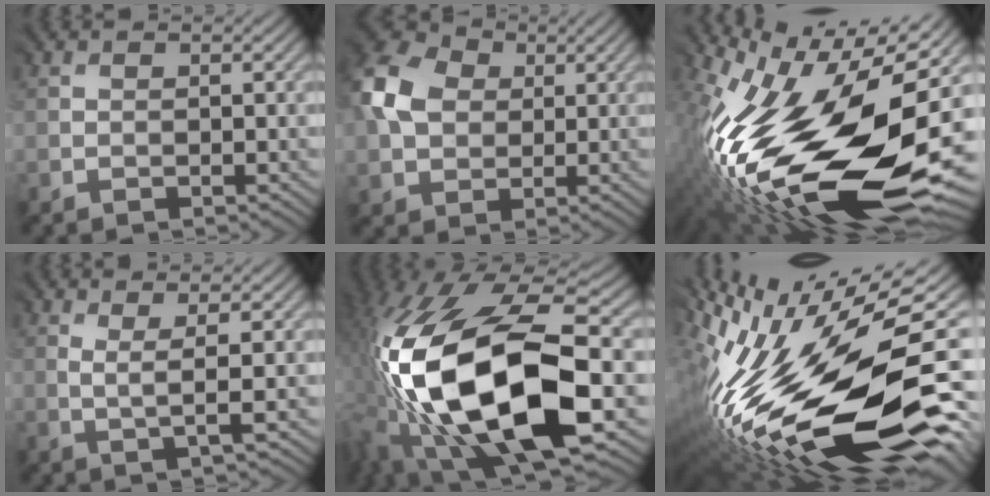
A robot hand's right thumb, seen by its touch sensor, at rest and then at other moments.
{"total": 10.1, "force": [2.4, 7.8, 5.9], "torque": [-0.168, 0.022, 0.041]}
{"total": 20.5, "force": [-3.4, 9.6, 17.8], "torque": [-0.362, -0.035, -0.061]}
{"total": 2.2, "force": [0.6, 0.1, 2.1], "torque": [-0.042, 0.001, 0.013]}
{"total": 20.3, "force": [-2.4, 10.3, 17.3], "torque": [-0.393, -0.038, -0.020]}
{"total": 20.0, "force": [-5.1, 7.5, 17.9], "torque": [-0.349, -0.014, -0.094]}